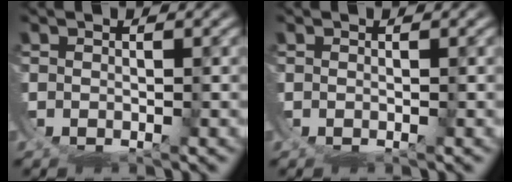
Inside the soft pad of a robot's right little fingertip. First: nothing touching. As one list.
[{"total": 0.0}]